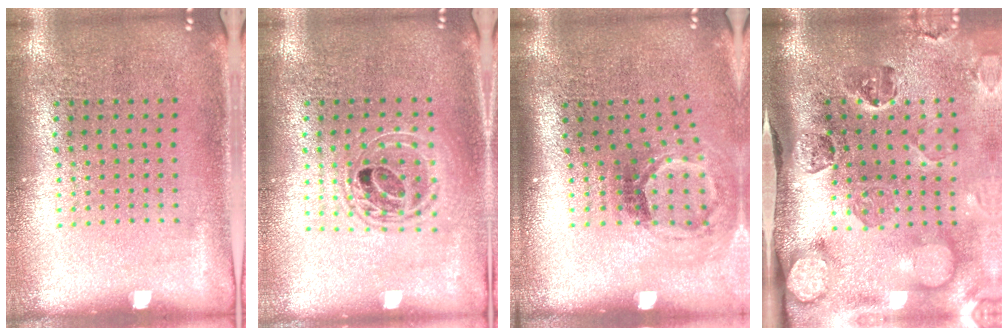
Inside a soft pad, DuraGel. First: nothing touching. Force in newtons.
{"total": 1.7, "press": 1.4, "slide": 0.9}
{"total": 1.9, "press": 1.2, "slide": 1.5}
{"total": 4.4, "press": 3.2, "slide": 3.1}